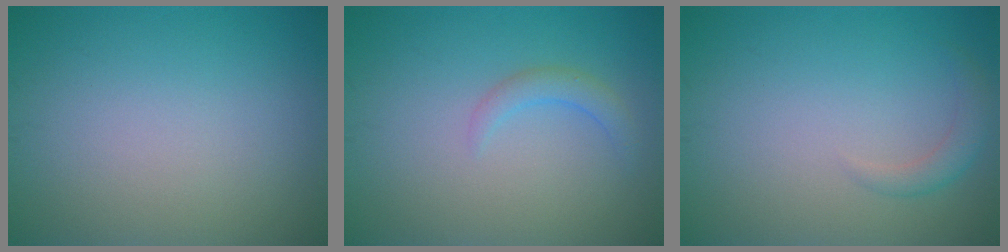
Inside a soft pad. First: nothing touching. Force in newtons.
{"total": 1.6, "press": 1.6, "slide": 0.2}
{"total": 1.5, "press": 1.5, "slide": 0.1}